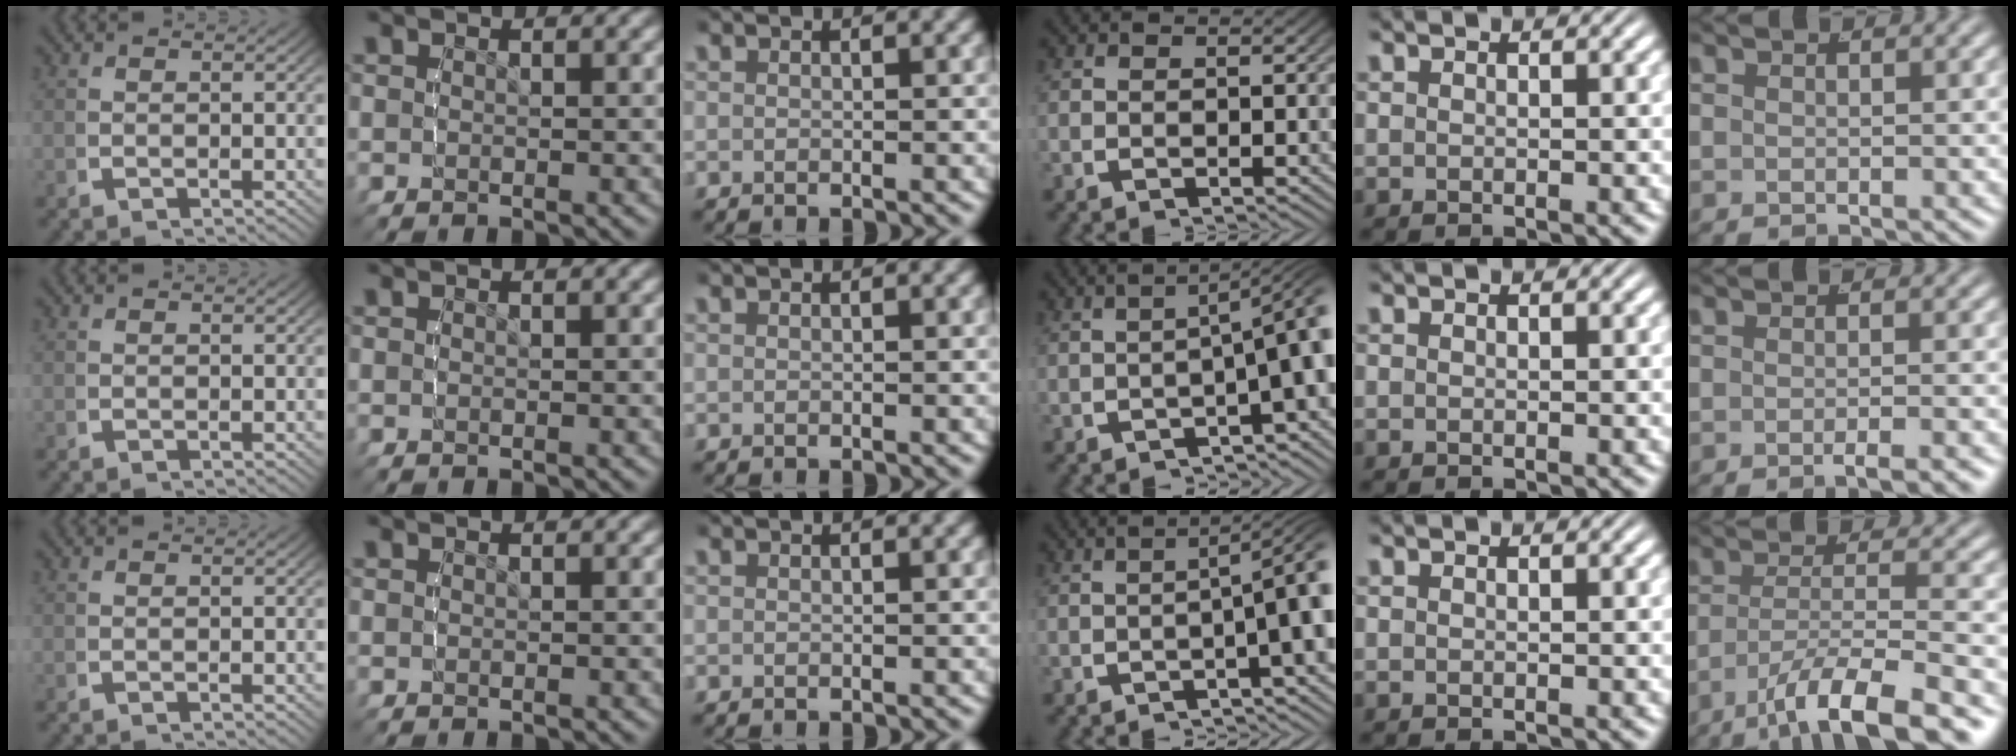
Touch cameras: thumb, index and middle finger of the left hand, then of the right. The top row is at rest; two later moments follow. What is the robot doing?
{"motion": "lift_and_place", "object": "bottle"}